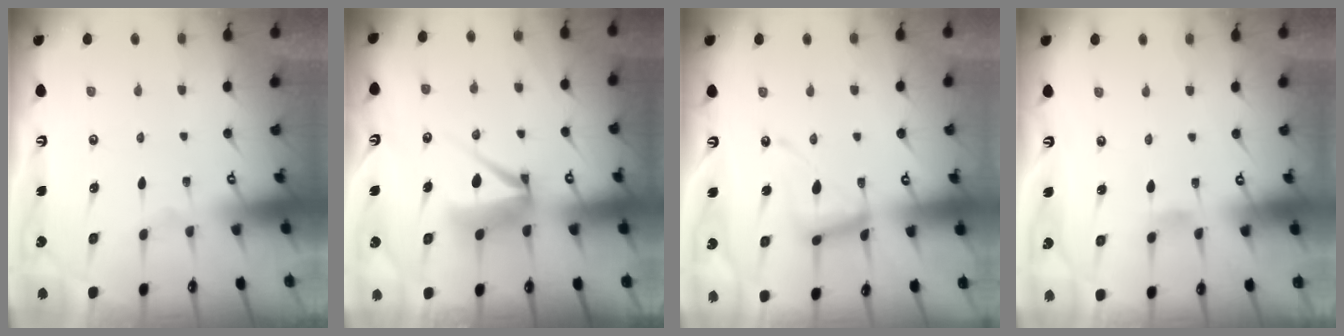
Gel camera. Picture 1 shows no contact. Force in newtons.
{"total": 9.5, "press": 9.5, "slide": 1.1}
{"total": 12.1, "press": 12.1, "slide": 1.1}
{"total": 3.7, "press": 3.6, "slide": 0.3}